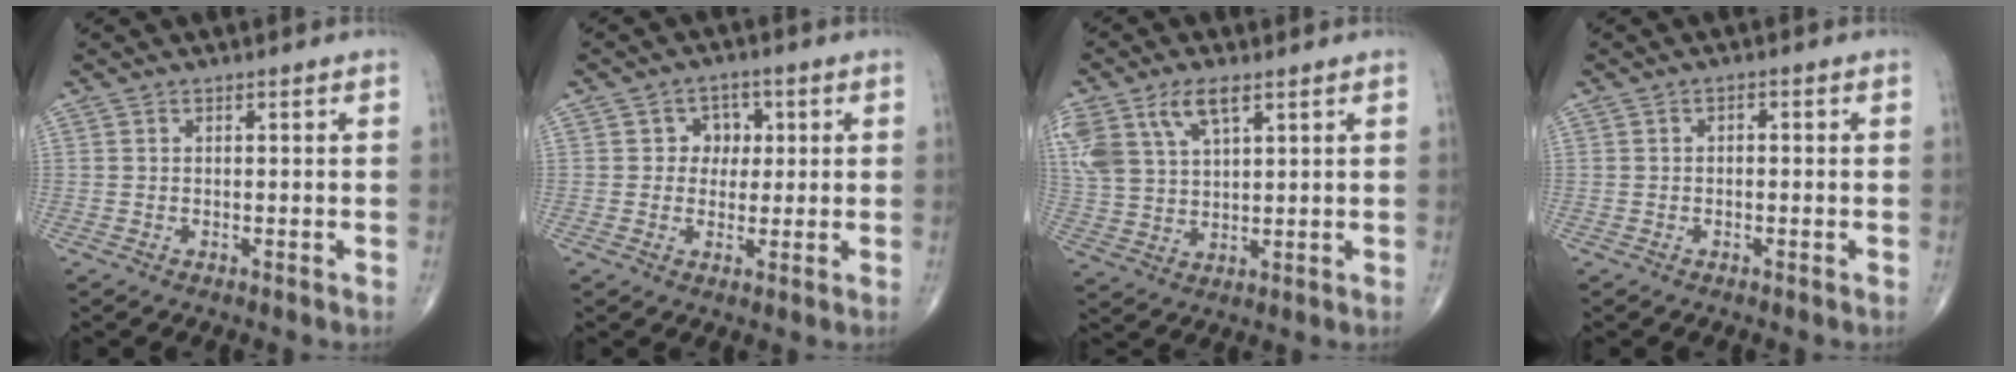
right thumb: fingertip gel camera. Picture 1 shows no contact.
{"total": 4.7, "force": [0.9, 4.1, 2.0], "torque": [0.007, 0.005, 0.005]}
{"total": 12.1, "force": [6.1, 6.1, 8.5], "torque": [-0.186, -0.007, 0.123]}
{"total": 1.1, "force": [0.0, 0.6, 0.9], "torque": [-0.012, 0.006, -0.003]}